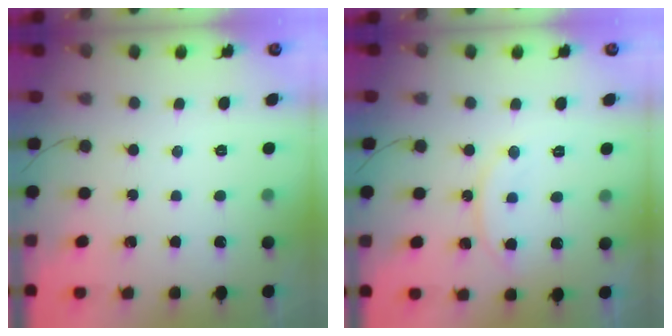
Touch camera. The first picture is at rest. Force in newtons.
{"total": 10.7, "press": 10.7, "slide": 0.3}